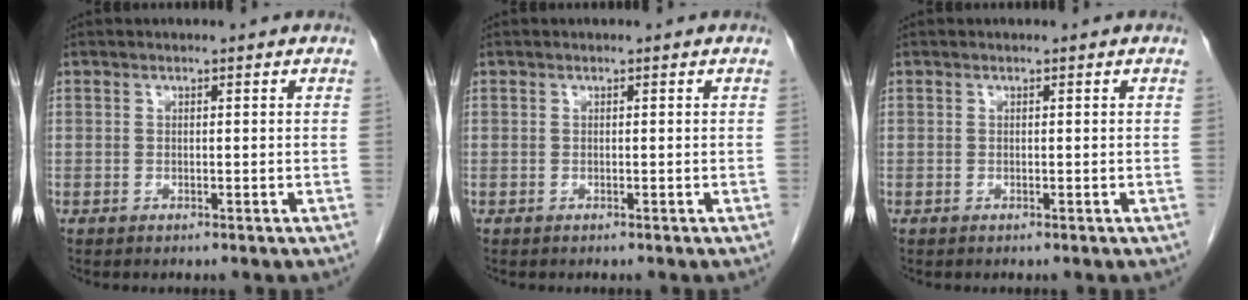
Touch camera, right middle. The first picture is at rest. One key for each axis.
{"total": 0.0}
{"total": 0.0}